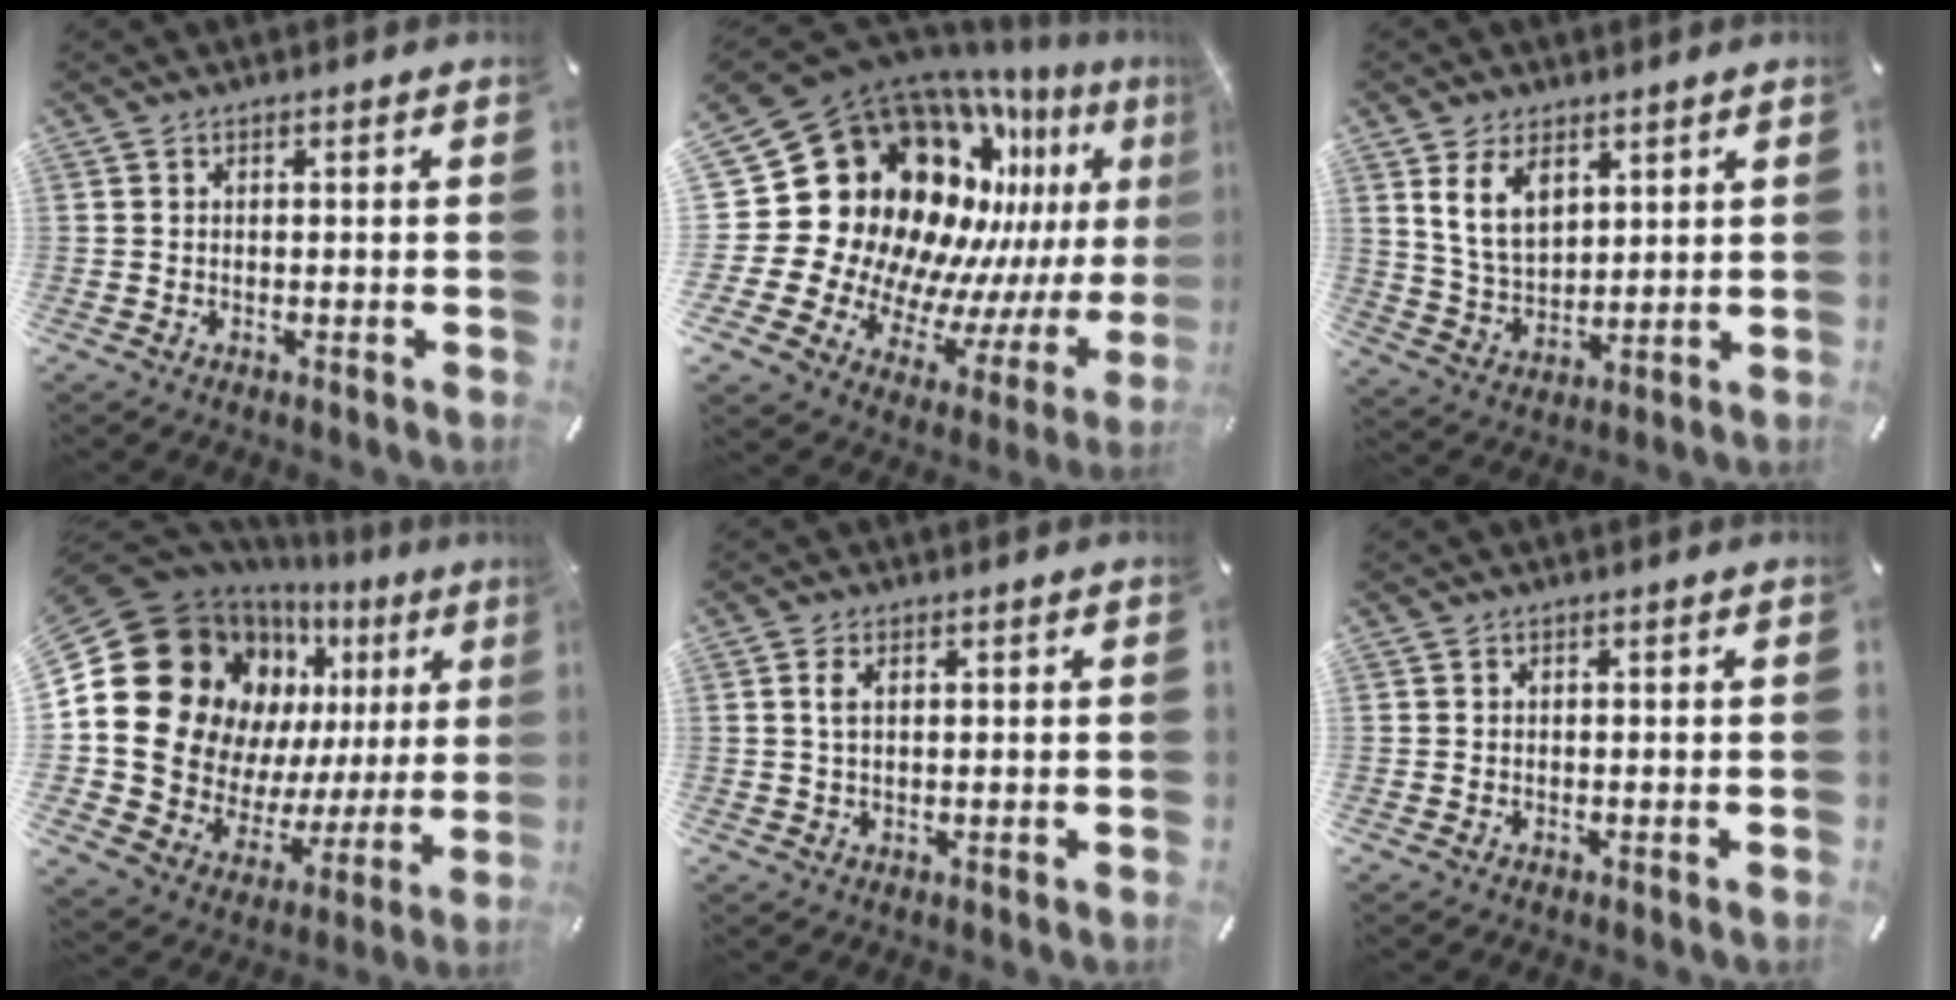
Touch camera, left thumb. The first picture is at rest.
{"total": 27.0, "force": [7.7, 20.5, 15.8], "torque": [-0.260, -0.152, 0.200]}
{"total": 9.0, "force": [4.8, 5.7, 5.0], "torque": [-0.114, -0.015, 0.085]}
{"total": 21.7, "force": [8.0, 16.7, 11.3], "torque": [-0.185, -0.077, 0.172]}
{"total": 2.6, "force": [0.8, 1.3, 2.2], "torque": [-0.054, 0.002, 0.011]}
{"total": 0.0}